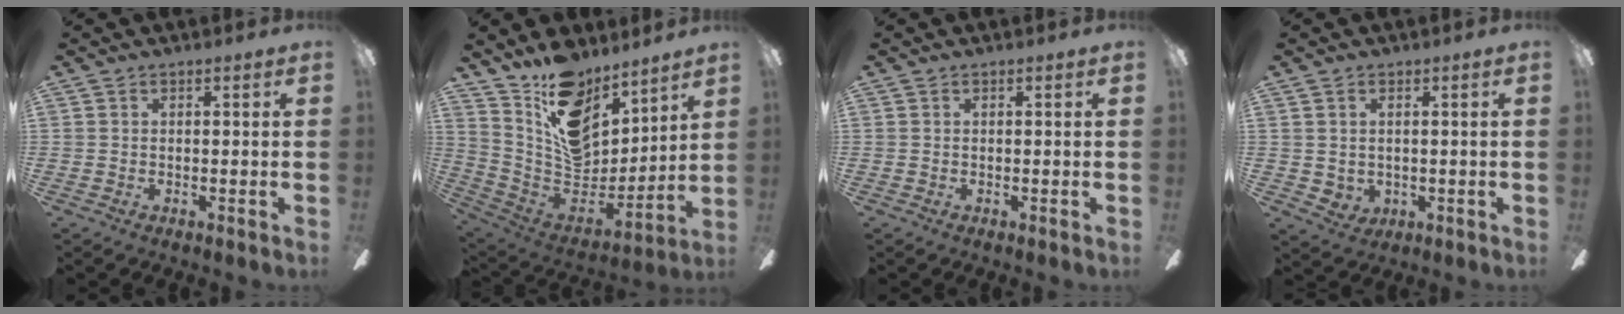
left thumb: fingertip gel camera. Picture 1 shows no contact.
{"total": 17.4, "force": [11.7, 9.9, 8.2], "torque": [-0.144, -0.082, 0.223]}
{"total": 0.0}
{"total": 2.8, "force": [1.4, 2.3, 0.7], "torque": [-0.020, -0.003, 0.028]}